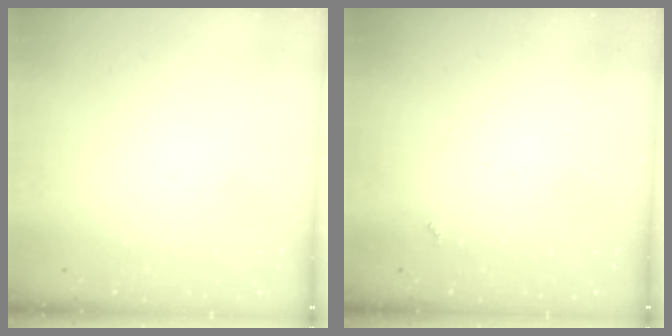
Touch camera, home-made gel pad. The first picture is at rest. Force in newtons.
{"total": 2.2, "press": 2.1, "slide": 0.4}